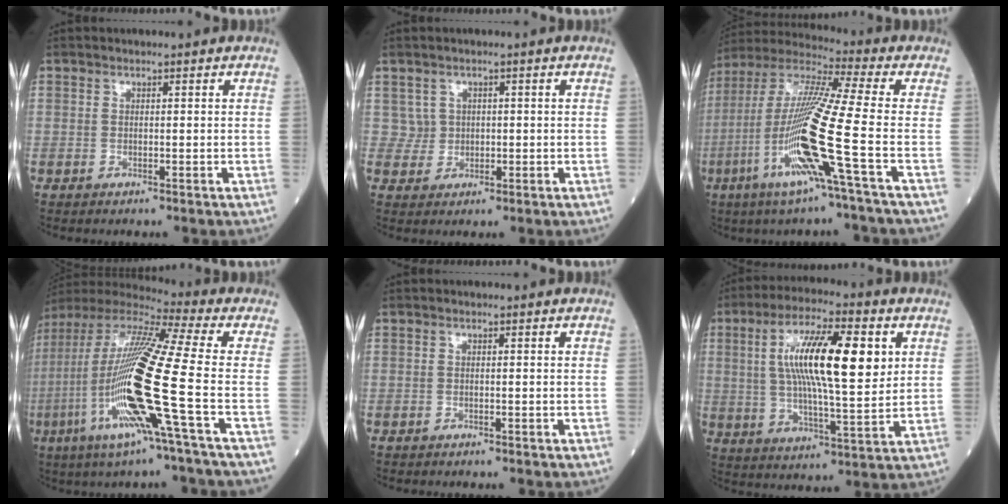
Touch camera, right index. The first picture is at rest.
{"total": 3.1, "force": [0.6, 3.0, 0.6], "torque": [-0.010, 0.009, 0.018]}
{"total": 19.5, "force": [-6.1, -0.7, 18.5], "torque": [-0.401, -0.028, -0.131]}
{"total": 23.5, "force": [-5.7, 0.4, 22.8], "torque": [-0.502, -0.038, -0.126]}
{"total": 1.9, "force": [-1.3, 1.0, 0.8], "torque": [-0.028, -0.003, -0.018]}
{"total": 16.9, "force": [3.9, 3.9, 15.9], "torque": [-0.299, 0.019, 0.066]}